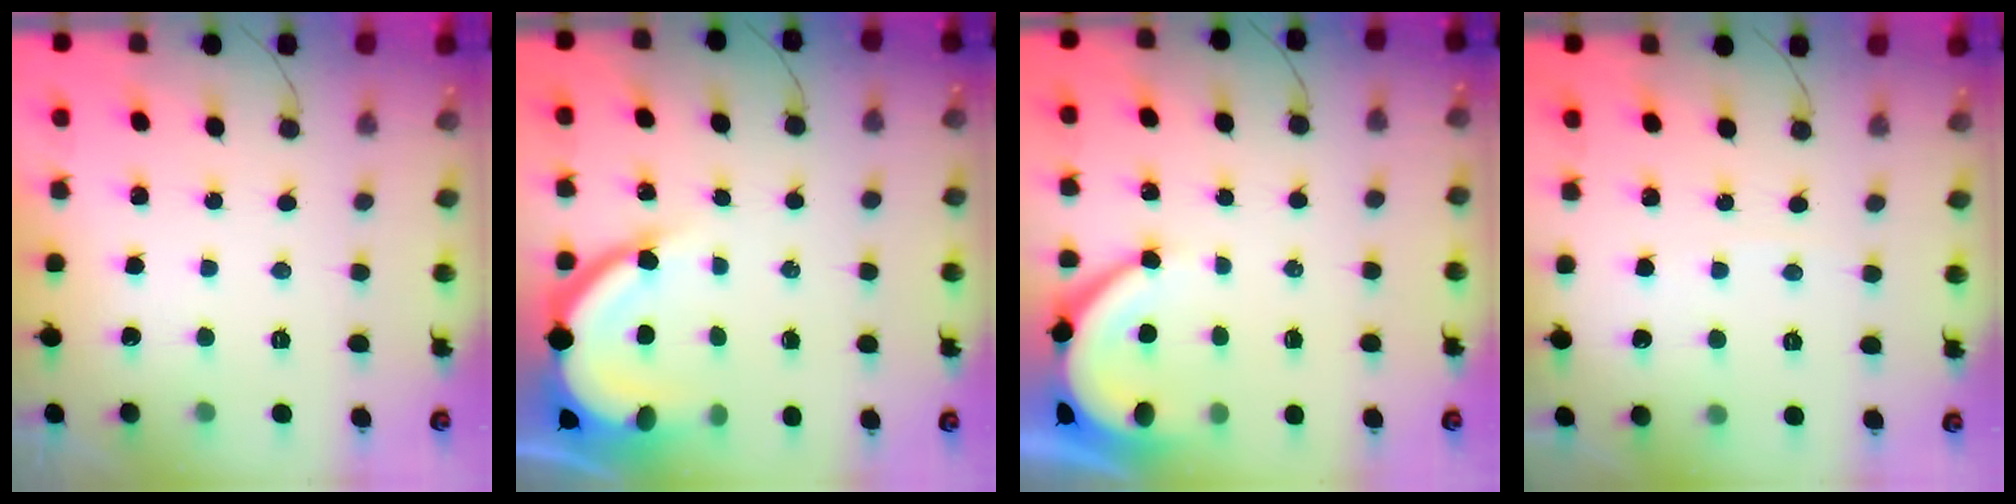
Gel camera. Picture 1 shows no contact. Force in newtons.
{"total": 12.6, "press": 12.5, "slide": 1.5}
{"total": 5.4, "press": 5.4, "slide": 0.6}
{"total": 1.7, "press": 1.7, "slide": 0.2}